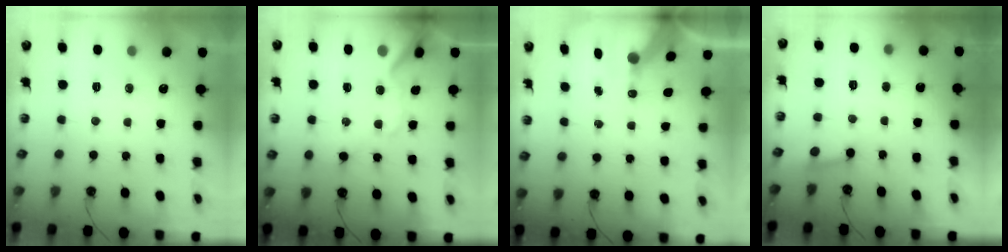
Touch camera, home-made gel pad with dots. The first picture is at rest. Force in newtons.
{"total": 13.9, "press": 13.8, "slide": 1.7}
{"total": 7.1, "press": 7.1, "slide": 0.9}
{"total": 2.8, "press": 2.7, "slide": 0.6}